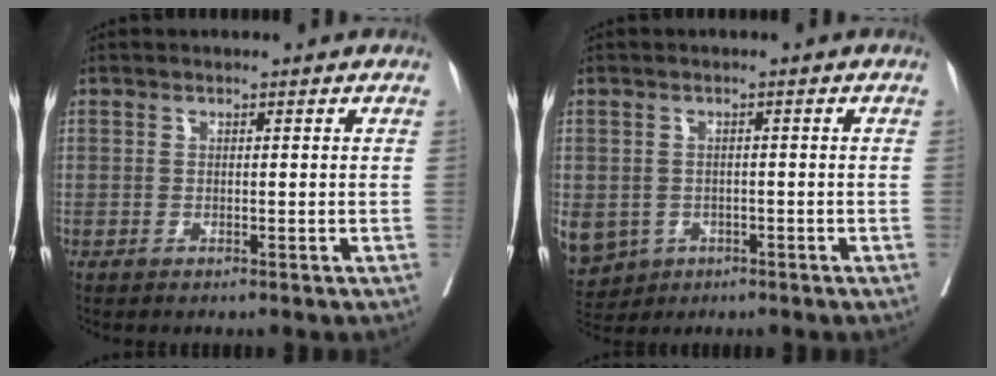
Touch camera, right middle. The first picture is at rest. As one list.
[{"total": 18.0, "force": [-6.6, 15.2, 7.0], "torque": [-0.234, -0.009, -0.083]}]